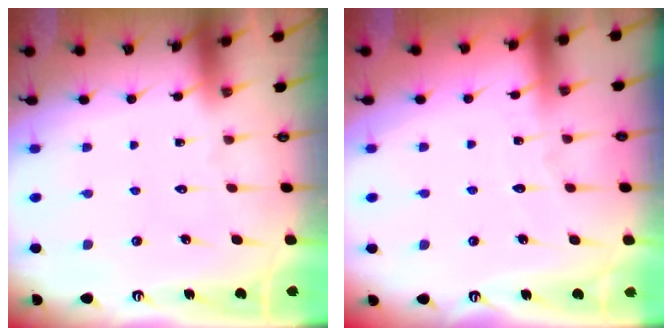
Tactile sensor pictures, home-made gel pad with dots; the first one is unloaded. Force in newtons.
{"total": 2.3, "press": 2.3, "slide": 0.3}